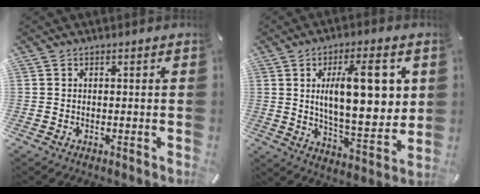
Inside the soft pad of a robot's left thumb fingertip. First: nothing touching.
{"total": 18.4, "force": [5.1, 7.2, 16.1], "torque": [-0.251, -0.010, 0.075]}